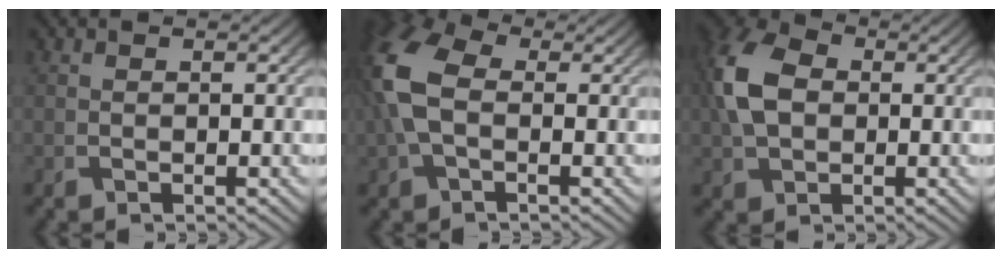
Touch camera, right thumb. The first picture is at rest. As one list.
[{"total": 9.7, "force": [0.2, 6.0, 7.6], "torque": [-0.215, 0.015, -0.011]}, {"total": 9.1, "force": [0.6, 6.5, 6.4], "torque": [-0.169, 0.012, 0.000]}]